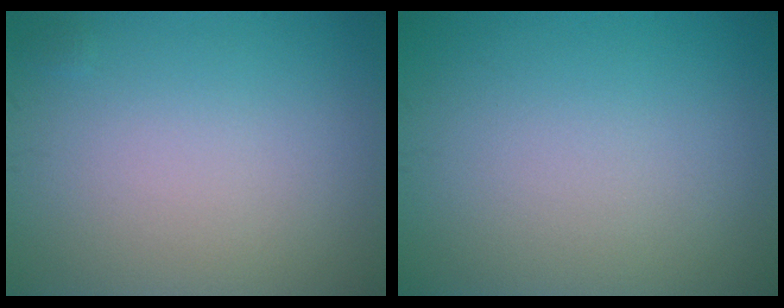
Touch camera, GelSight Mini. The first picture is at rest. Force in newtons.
{"total": 0.0}